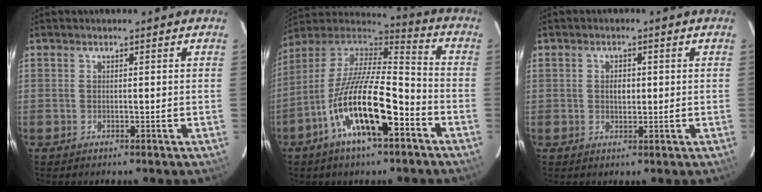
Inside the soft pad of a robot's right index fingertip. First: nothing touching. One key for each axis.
{"total": 19.3, "fx": -8.8, "fy": 5.9, "fz": 16.1, "tx": -0.296, "ty": -0.020, "tz": -0.166}
{"total": 2.3, "fx": 0.1, "fy": 1.6, "fz": 1.6, "tx": -0.026, "ty": 0.005, "tz": 0.001}